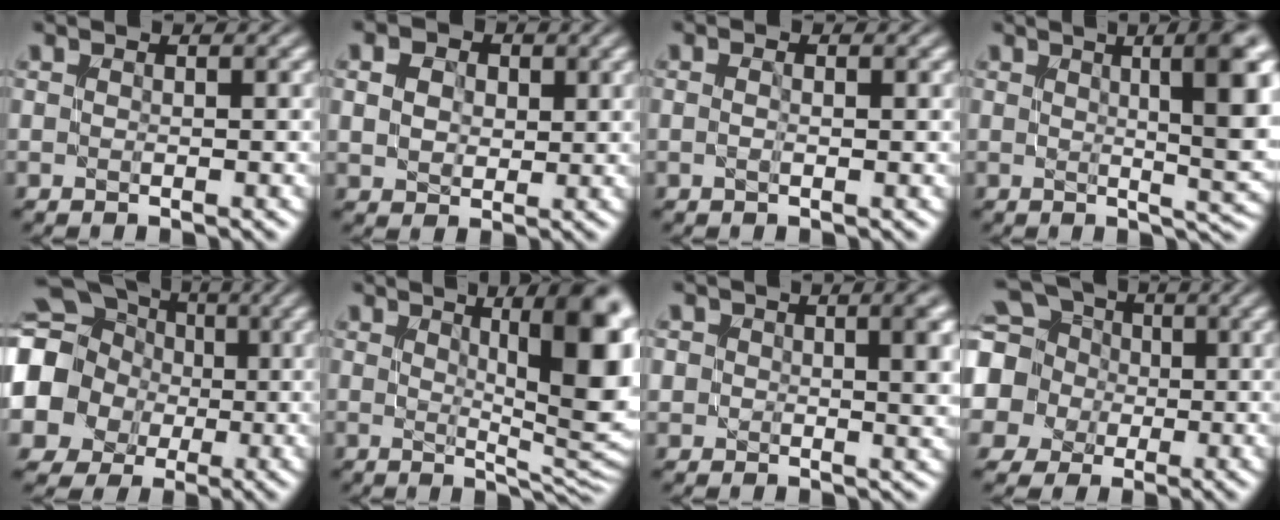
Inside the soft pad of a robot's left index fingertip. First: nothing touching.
{"total": 3.6, "force": [1.2, 2.7, 2.0], "torque": [-0.046, 0.000, 0.016]}
{"total": 1.0, "force": [0.1, 0.4, 1.0], "torque": [-0.015, -0.010, -0.002]}
{"total": 9.3, "force": [2.5, 2.6, 8.5], "torque": [-0.084, 0.011, 0.033]}
{"total": 19.1, "force": [0.8, 17.9, 6.7], "torque": [-0.184, 0.005, -0.036]}
{"total": 12.6, "force": [3.4, 3.8, 11.5], "torque": [-0.116, 0.009, 0.045]}
{"total": 4.7, "force": [1.5, 2.6, 3.6], "torque": [-0.041, -0.007, 0.026]}
{"total": 12.5, "force": [1.9, 11.3, 5.0], "torque": [-0.142, 0.020, 0.000]}